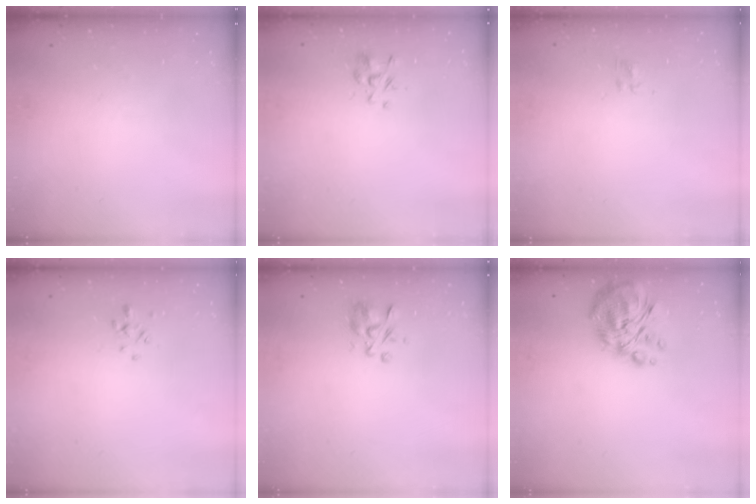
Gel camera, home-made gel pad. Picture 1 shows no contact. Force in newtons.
{"total": 2.3, "press": 2.1, "slide": 0.9}
{"total": 1.9, "press": 1.5, "slide": 1.1}
{"total": 1.0, "press": 0.7, "slide": 0.6}
{"total": 3.4, "press": 3.3, "slide": 0.6}
{"total": 13.3, "press": 12.5, "slide": 4.7}